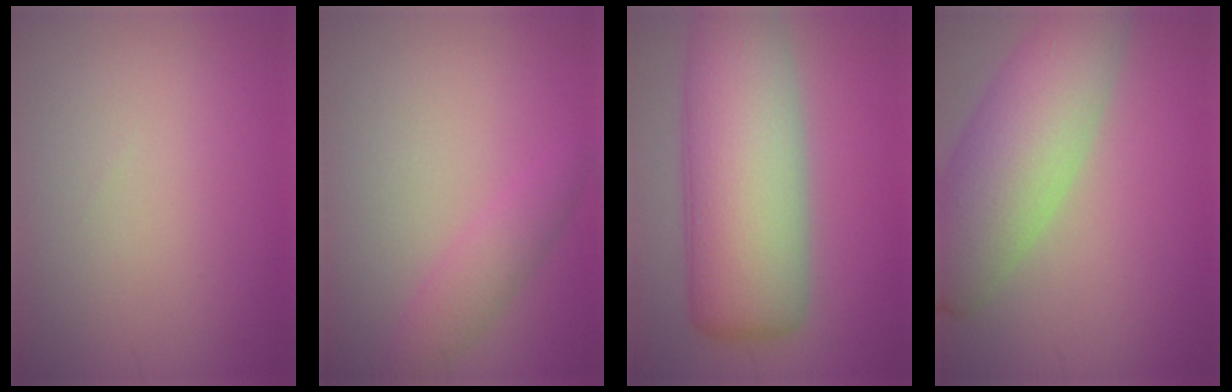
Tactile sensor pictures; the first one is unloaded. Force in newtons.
{"total": 2.3, "press": 2.3, "slide": 0.2}
{"total": 12.0, "press": 12.0, "slide": 0.3}
{"total": 8.9, "press": 8.8, "slide": 0.5}